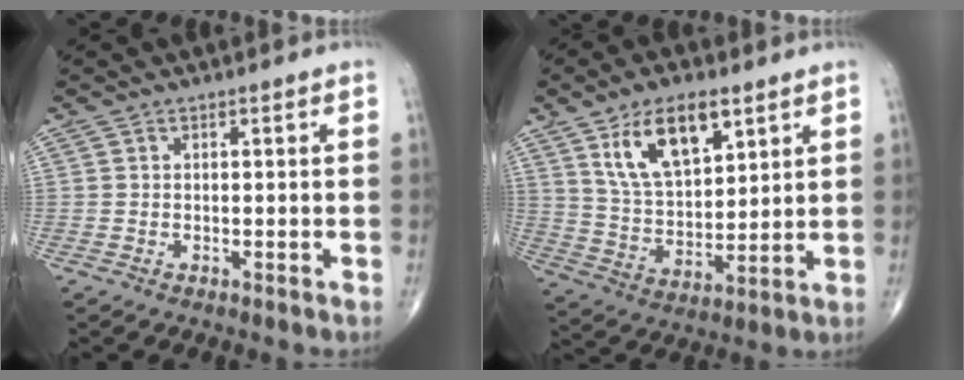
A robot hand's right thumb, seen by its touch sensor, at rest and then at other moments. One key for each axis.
{"total": 14.1, "fx": 7.2, "fy": 6.7, "fz": 10.0, "tx": -0.155, "ty": -0.029, "tz": 0.142}